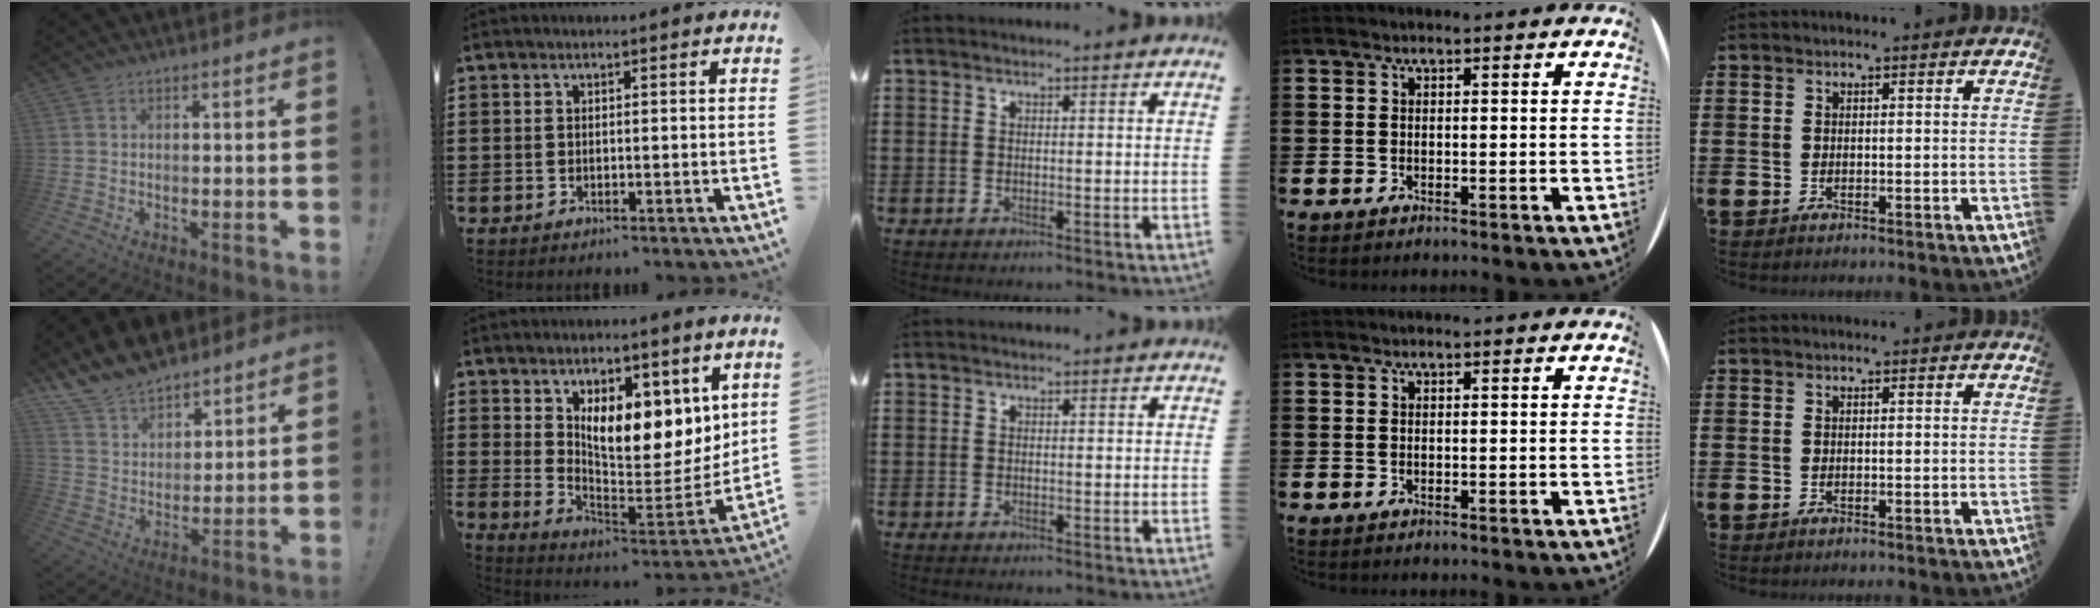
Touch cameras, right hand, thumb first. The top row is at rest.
{"thumb": {"total": 12.3, "force": [10.9, 4.9, 2.6], "torque": [-0.074, -0.082, 0.210]}, "index": {"total": 9.3, "force": [5.8, 4.6, 5.7], "torque": [-0.086, -0.049, 0.100]}}